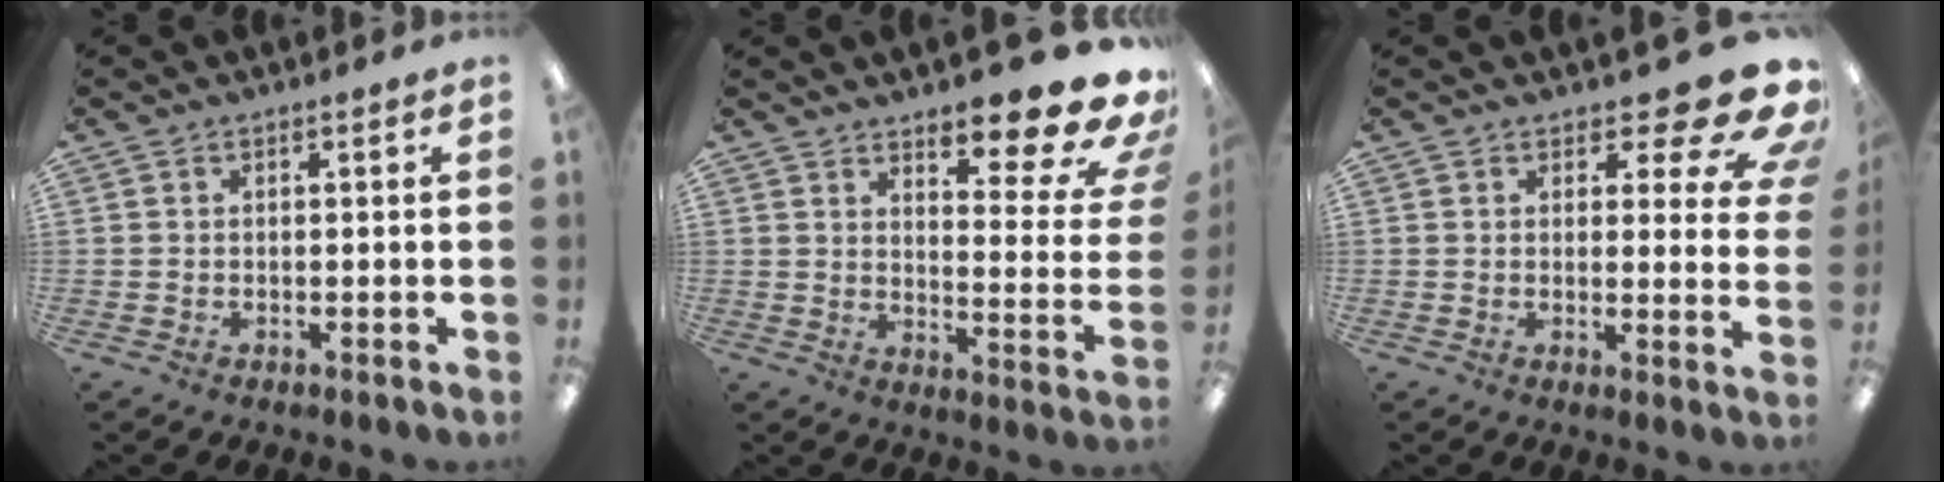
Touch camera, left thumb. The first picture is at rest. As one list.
[{"total": 16.4, "force": [12.2, 4.2, 10.1], "torque": [-0.129, -0.106, 0.198]}, {"total": 12.4, "force": [8.6, 4.2, 8.0], "torque": [-0.096, -0.064, 0.145]}]